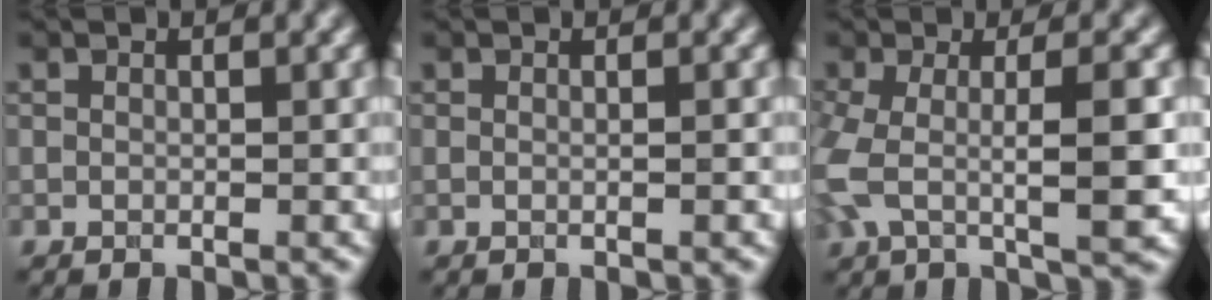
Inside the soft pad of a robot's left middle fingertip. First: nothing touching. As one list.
[{"total": 0.8, "force": [0.0, 0.2, 0.7], "torque": [-0.008, -0.002, -0.007]}, {"total": 6.6, "force": [-0.7, 2.0, 6.2], "torque": [-0.128, -0.004, -0.018]}]